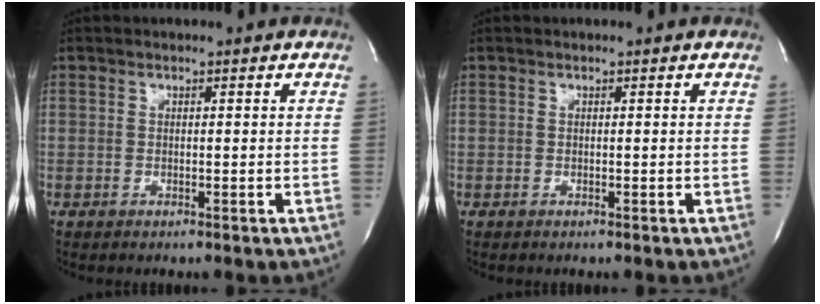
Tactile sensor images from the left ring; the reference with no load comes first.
{"total": 0.0}